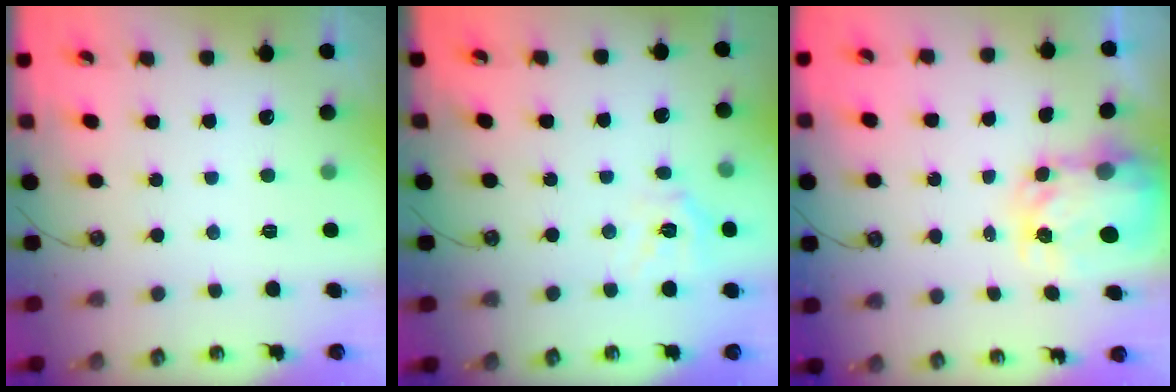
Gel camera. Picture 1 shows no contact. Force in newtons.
{"total": 11.1, "press": 11.0, "slide": 1.5}
{"total": 5.5, "press": 5.5, "slide": 0.3}